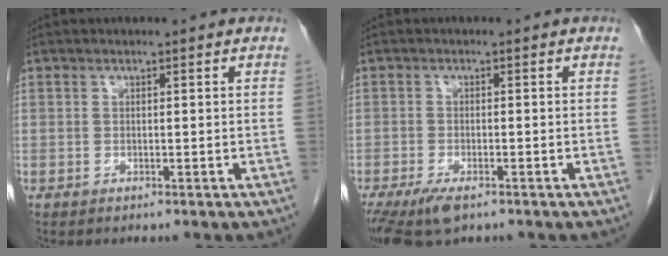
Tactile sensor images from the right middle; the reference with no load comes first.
{"total": 6.1, "force": [-4.1, 2.1, 4.0], "torque": [-0.075, -0.013, -0.070]}